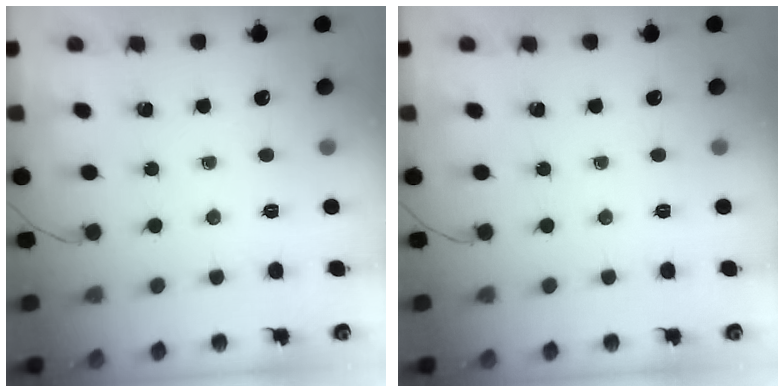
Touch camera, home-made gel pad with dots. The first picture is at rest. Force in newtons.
{"total": 0.0}